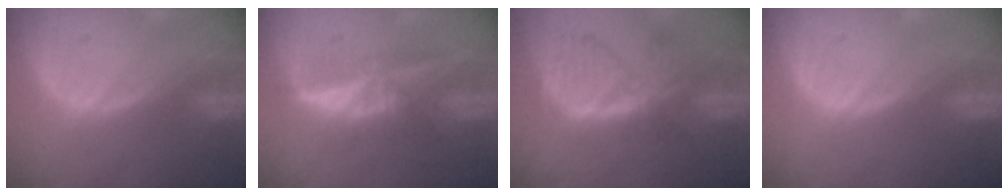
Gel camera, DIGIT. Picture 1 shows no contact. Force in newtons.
{"total": 5.3, "press": 5.2, "slide": 1.2}
{"total": 8.2, "press": 7.1, "slide": 4.0}
{"total": 0.0}